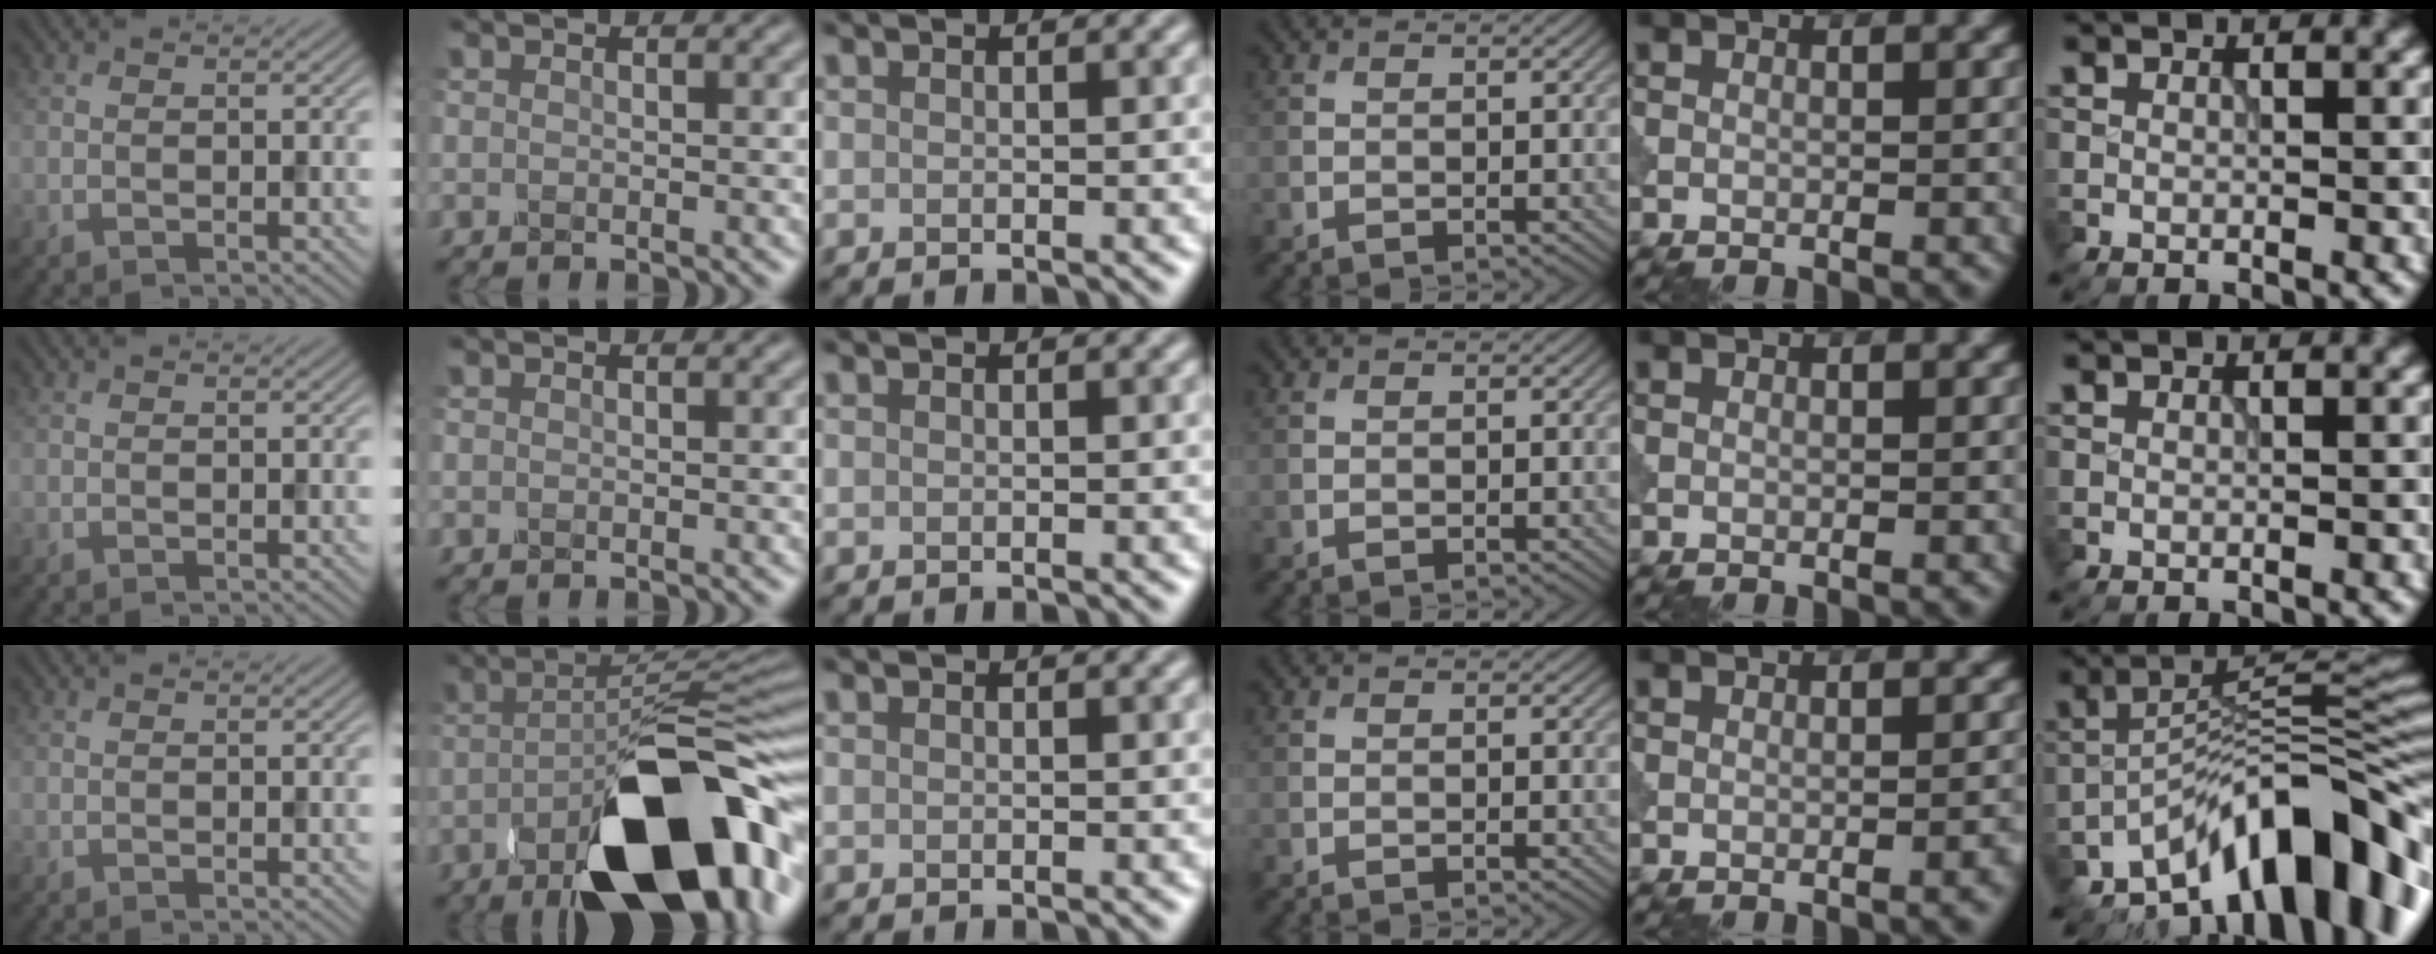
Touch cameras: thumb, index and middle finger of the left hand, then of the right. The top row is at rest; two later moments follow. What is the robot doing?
{"motion": "dispense", "object": "dispenser bottle"}